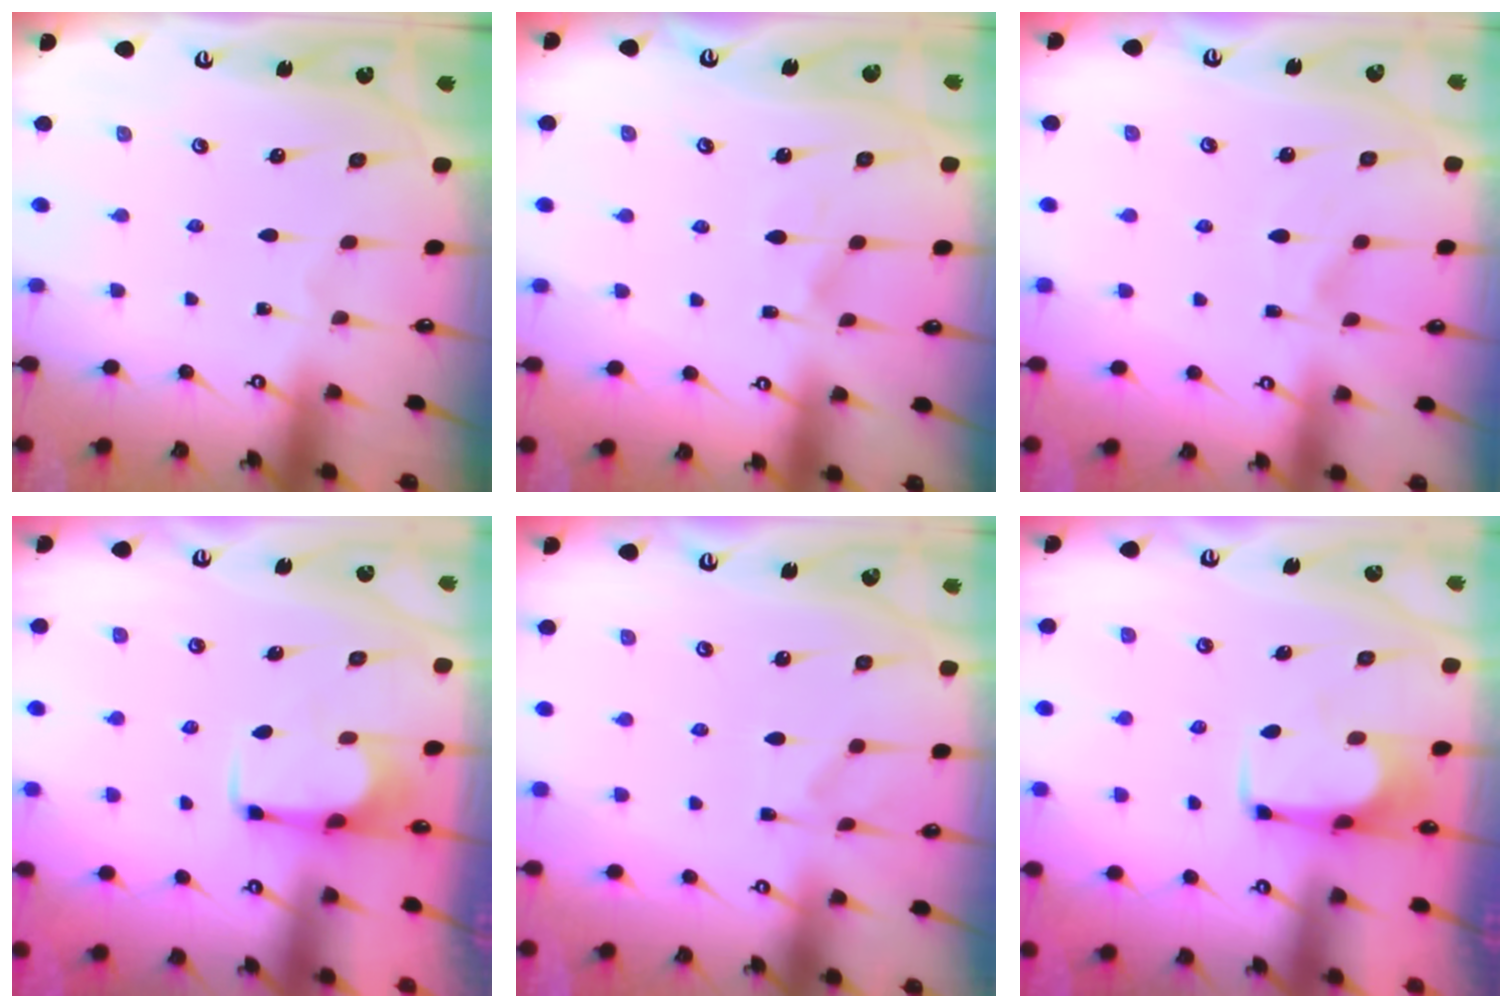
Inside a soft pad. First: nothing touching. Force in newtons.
{"total": 5.0, "press": 5.0, "slide": 0.6}
{"total": 1.8, "press": 1.3, "slide": 1.3}
{"total": 2.5, "press": 2.4, "slide": 0.8}
{"total": 4.4, "press": 4.2, "slide": 1.2}
{"total": 4.1, "press": 3.9, "slide": 1.3}